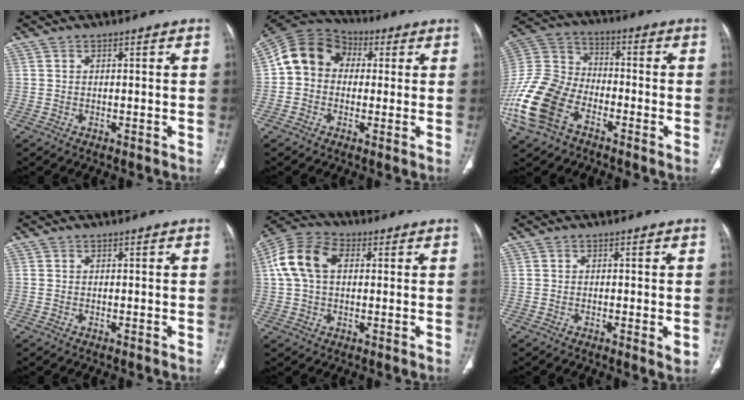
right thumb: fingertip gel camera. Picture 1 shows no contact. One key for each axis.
{"total": 11.1, "fx": 0.8, "fy": 9.6, "fz": 5.6, "tx": -0.085, "ty": 0.031, "tz": -0.002}
{"total": 17.5, "fx": -8.4, "fy": 11.2, "fz": 10.5, "tx": -0.228, "ty": 0.040, "tz": -0.170}
{"total": 0.0}
{"total": 11.1, "fx": 2.1, "fy": 7.4, "fz": 8.0, "tx": -0.161, "ty": 0.029, "tz": 0.033}
{"total": 2.3, "fx": -0.3, "fy": 0.5, "fz": 2.2, "tx": -0.038, "ty": -0.008, "tz": -0.009}